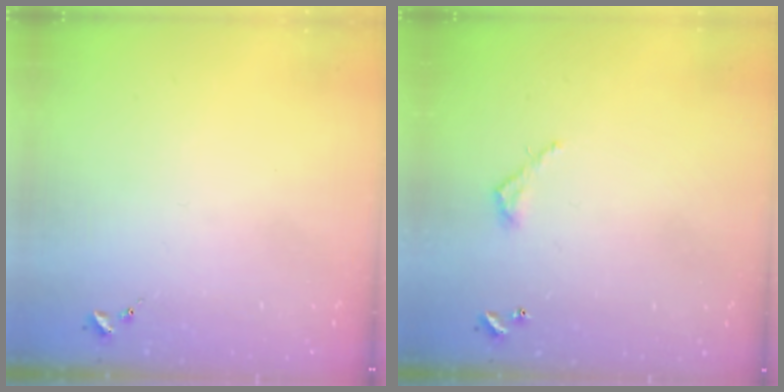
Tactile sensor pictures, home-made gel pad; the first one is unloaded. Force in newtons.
{"total": 3.9, "press": 3.9, "slide": 0.3}